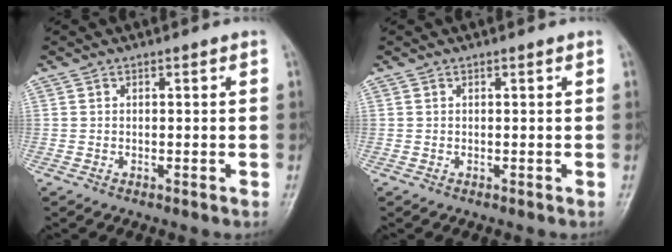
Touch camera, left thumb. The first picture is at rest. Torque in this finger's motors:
{"motor_torque": [0.00, 0.00, -0.04, 0.02, 0.00]}